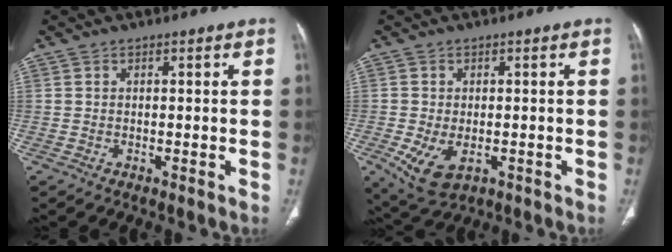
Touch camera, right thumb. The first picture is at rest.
{"total": 7.2, "force": [-1.9, 4.4, 5.3], "torque": [-0.102, -0.009, -0.019]}